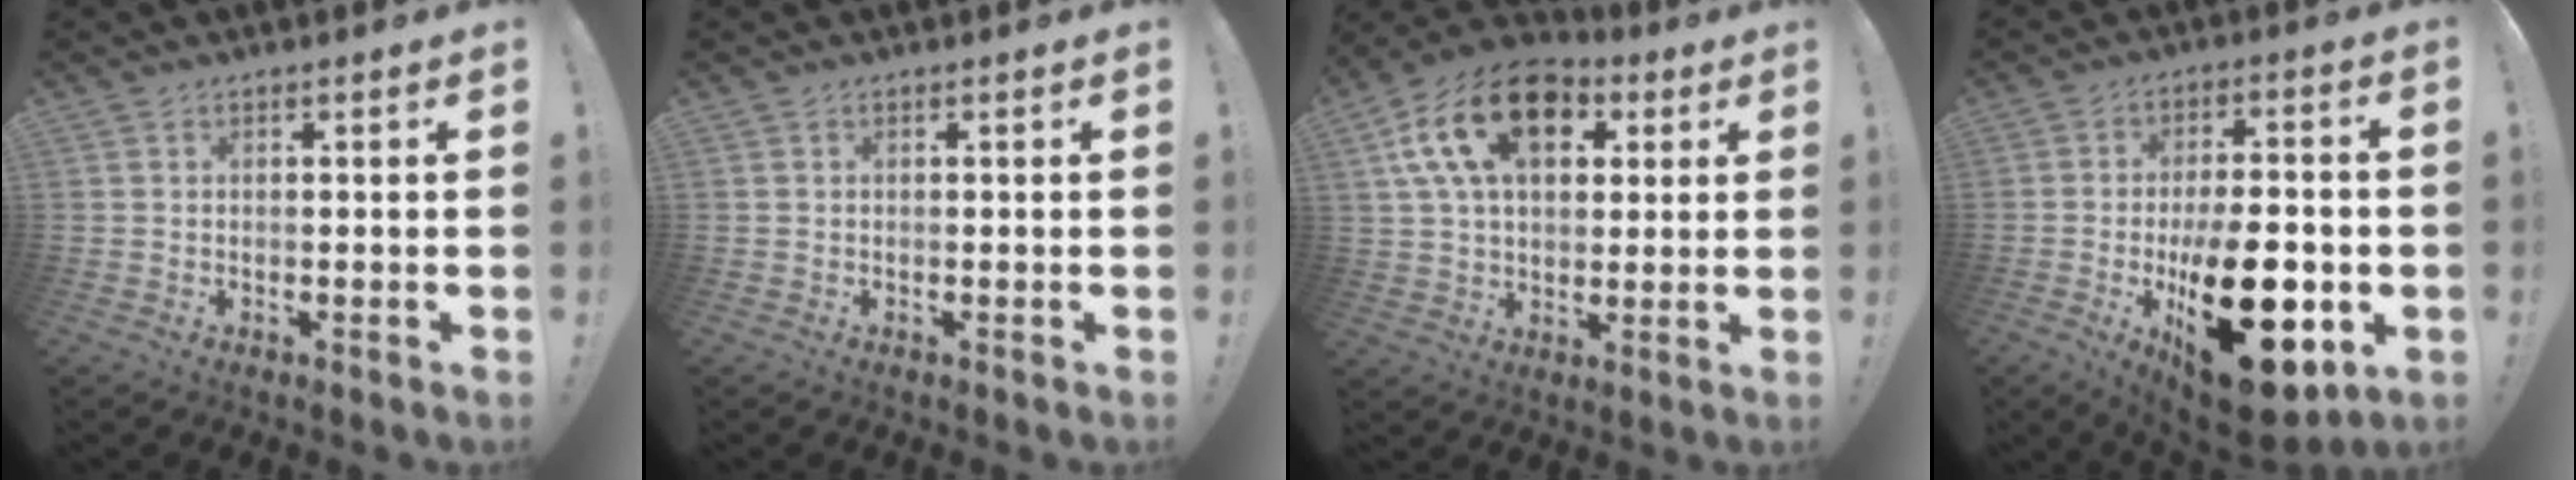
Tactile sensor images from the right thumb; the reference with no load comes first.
{"total": 0.0}
{"total": 19.7, "force": [7.5, 12.5, 13.3], "torque": [-0.230, -0.018, 0.134]}
{"total": 26.0, "force": [-7.0, 12.0, 21.9], "torque": [-0.351, 0.037, -0.094]}